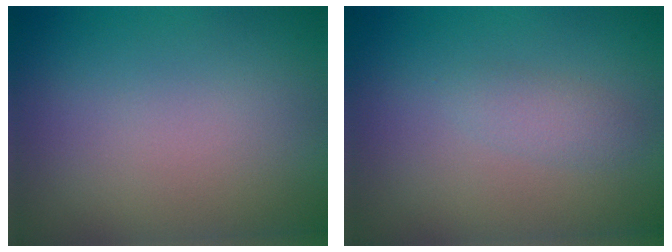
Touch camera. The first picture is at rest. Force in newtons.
{"total": 1.4, "press": 1.4, "slide": 0.0}